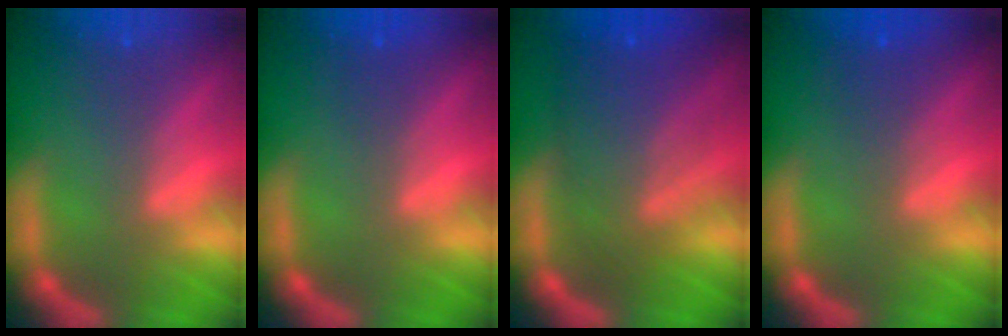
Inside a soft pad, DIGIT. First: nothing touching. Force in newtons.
{"total": 0.9}
{"total": 8.1}
{"total": 2.0}